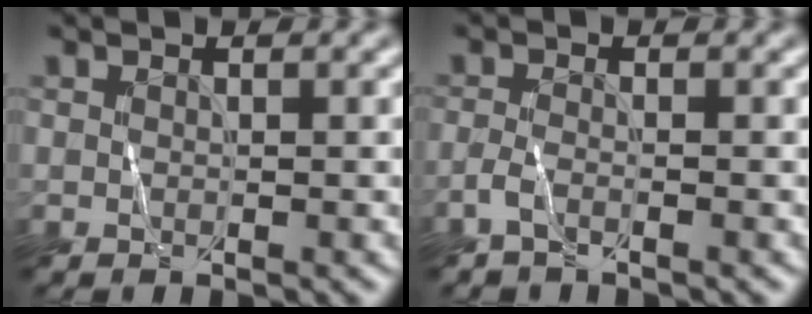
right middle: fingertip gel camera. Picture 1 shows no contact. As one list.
[{"total": 1.5, "force": [-1.2, 0.2, 0.8], "torque": [-0.023, -0.001, -0.028]}]